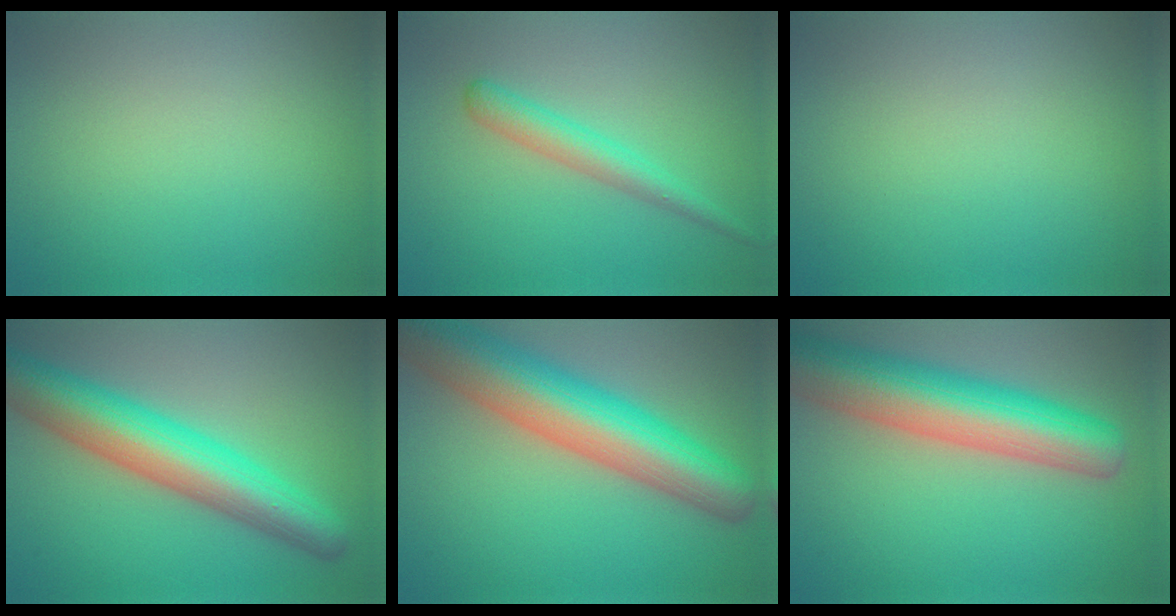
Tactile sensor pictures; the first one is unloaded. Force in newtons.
{"total": 2.7, "press": 2.7, "slide": 0.0}
{"total": 0.0}
{"total": 8.5, "press": 8.5, "slide": 0.2}
{"total": 10.9, "press": 10.9, "slide": 0.6}
{"total": 9.6, "press": 9.6, "slide": 0.3}